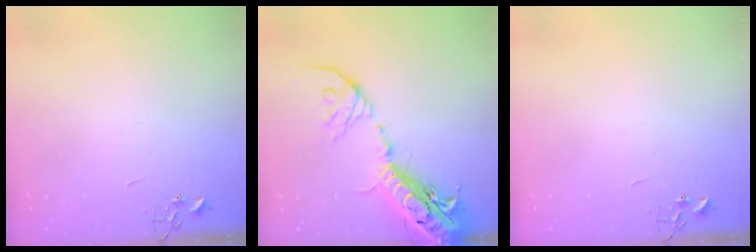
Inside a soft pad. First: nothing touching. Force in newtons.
{"total": 23.9, "press": 23.3, "slide": 5.5}
{"total": 0.0}